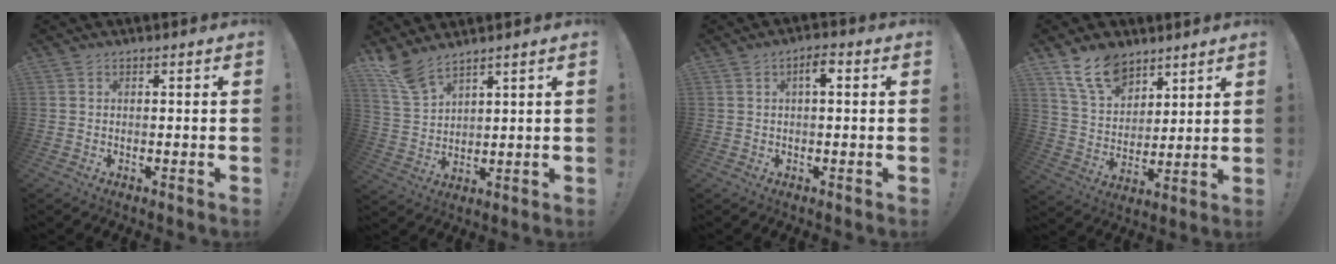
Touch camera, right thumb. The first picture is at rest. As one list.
[{"total": 7.9, "force": [6.7, 2.1, 3.7], "torque": [-0.071, -0.041, 0.128]}, {"total": 3.3, "force": [0.8, 0.9, 3.1], "torque": [-0.048, 0.004, 0.007]}, {"total": 12.8, "force": [9.3, 7.3, 5.1], "torque": [-0.098, -0.054, 0.179]}]